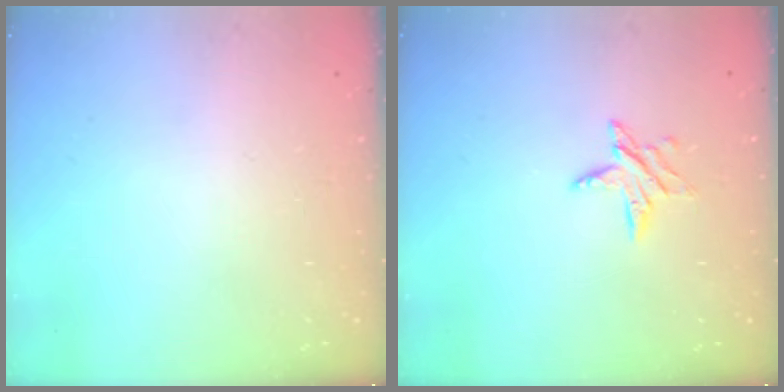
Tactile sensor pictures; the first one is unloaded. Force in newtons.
{"total": 6.7, "press": 6.6, "slide": 0.7}